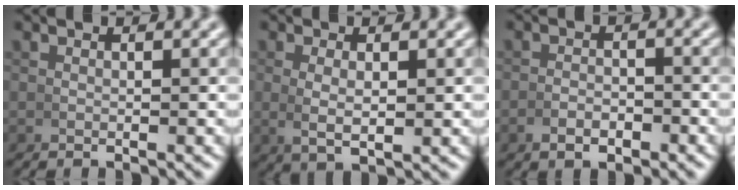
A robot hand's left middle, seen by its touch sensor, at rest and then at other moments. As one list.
[{"total": 2.6, "force": [0.4, 0.9, 2.4], "torque": [-0.048, -0.010, 0.019]}, {"total": 2.0, "force": [-1.5, 1.0, 0.9], "torque": [-0.009, -0.001, -0.028]}]